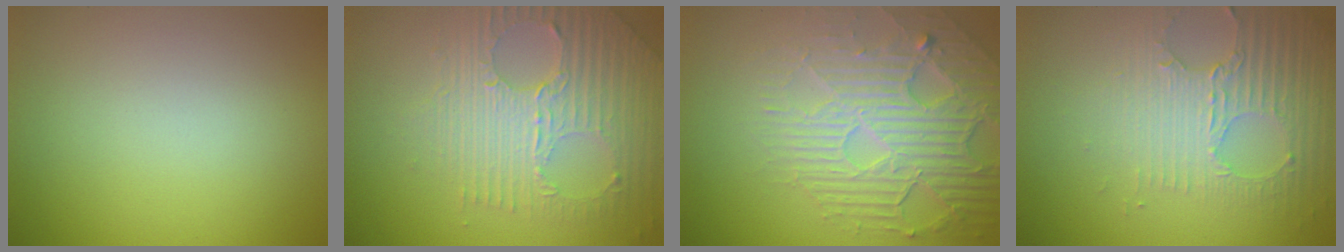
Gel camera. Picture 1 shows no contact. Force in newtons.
{"total": 7.1, "press": 4.6, "slide": 5.4}
{"total": 7.0, "press": 5.1, "slide": 4.8}
{"total": 3.5, "press": 3.4, "slide": 0.8}